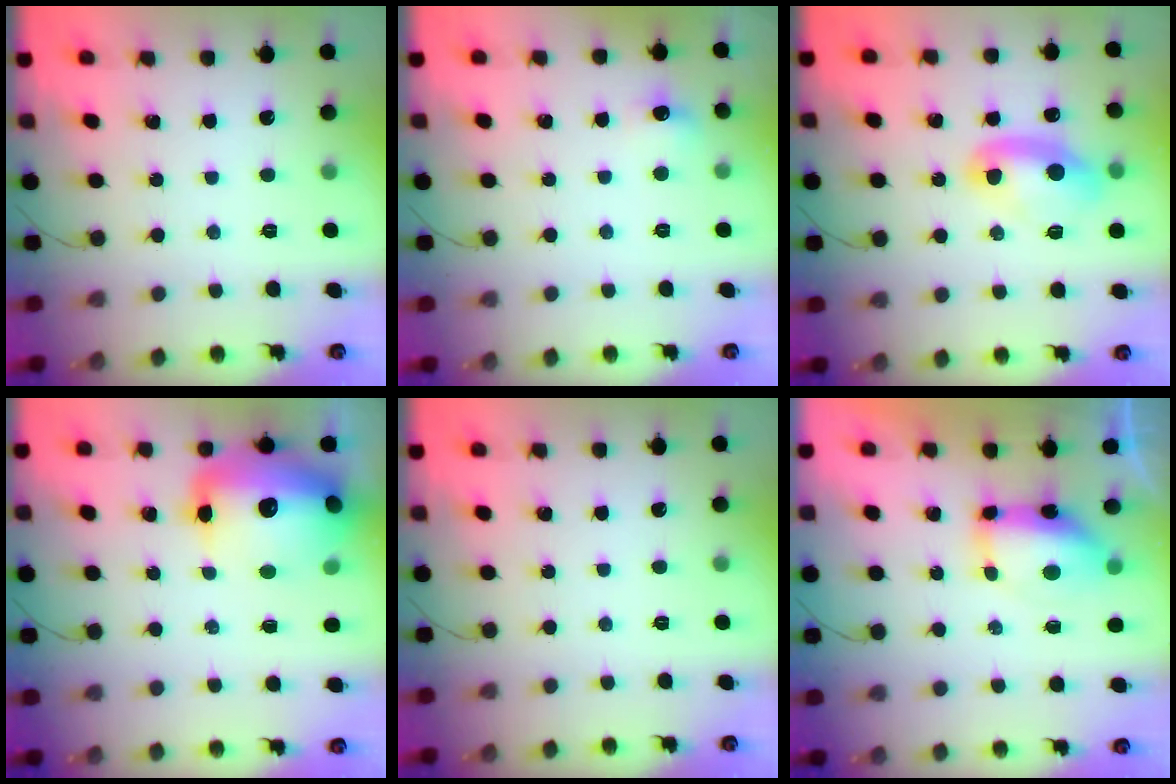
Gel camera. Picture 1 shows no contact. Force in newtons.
{"total": 6.4, "press": 6.2, "slide": 1.6}
{"total": 14.4, "press": 10.9, "slide": 9.5}
{"total": 20.6, "press": 20.0, "slide": 4.9}
{"total": 0.0}
{"total": 8.2, "press": 8.1, "slide": 1.2}